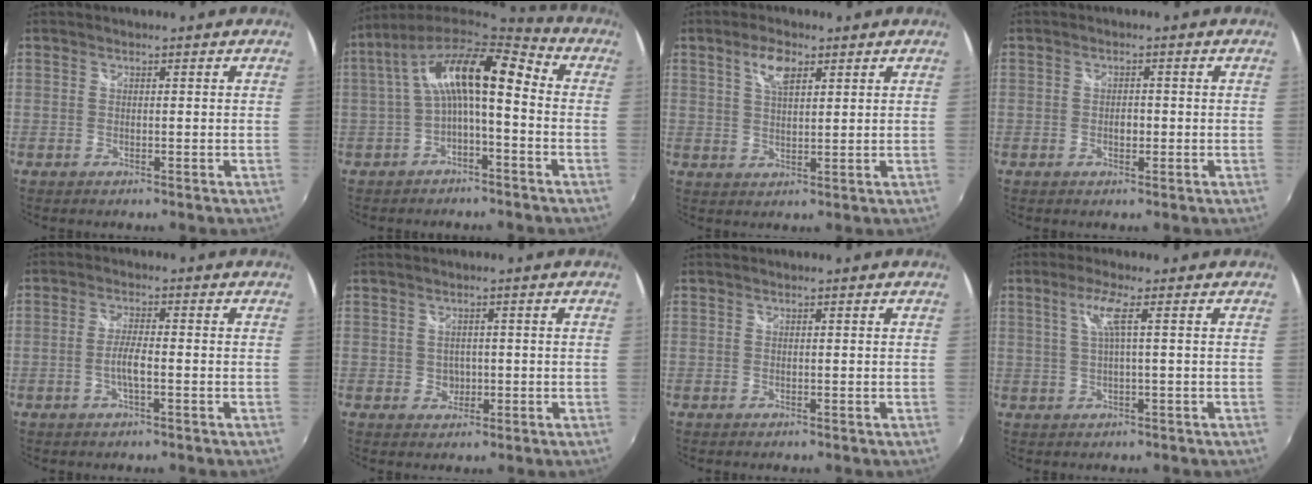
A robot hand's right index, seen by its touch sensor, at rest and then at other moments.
{"total": 14.1, "force": [0.3, 4.8, 13.3], "torque": [-0.245, 0.028, -0.005]}
{"total": 5.1, "force": [2.6, 2.1, 3.8], "torque": [-0.069, 0.008, 0.048]}
{"total": 1.8, "force": [-0.4, 1.1, 1.3], "torque": [-0.024, 0.001, -0.008]}
{"total": 3.6, "force": [-1.2, 0.4, 3.4], "torque": [-0.069, 0.000, -0.024]}
{"total": 2.4, "force": [-0.2, 2.3, 0.8], "torque": [-0.010, 0.002, 0.000]}
{"total": 0.0}
{"total": 3.9, "force": [1.0, -0.6, 3.7], "torque": [-0.072, 0.002, 0.023]}